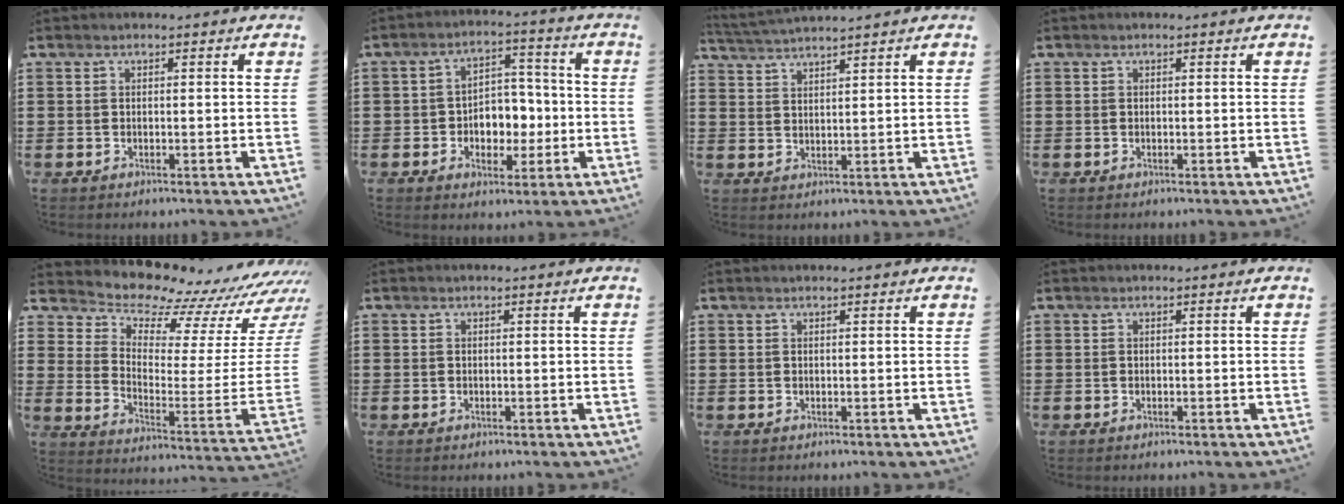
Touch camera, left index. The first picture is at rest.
{"total": 5.4, "force": [-1.0, 4.4, 2.9], "torque": [-0.051, 0.005, -0.025]}
{"total": 2.6, "force": [2.5, -0.7, 0.2], "torque": [-0.013, -0.008, 0.045]}
{"total": 0.0}
{"total": 8.1, "force": [7.9, 1.2, 1.2], "torque": [-0.040, -0.099, 0.129]}
{"total": 0.0}
{"total": 0.0}
{"total": 0.0}